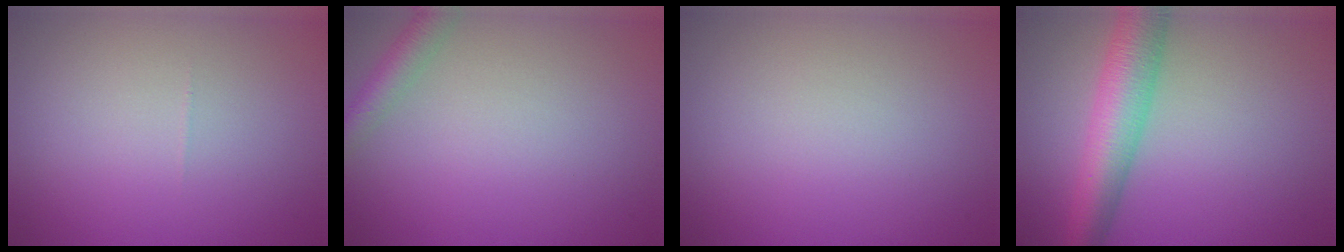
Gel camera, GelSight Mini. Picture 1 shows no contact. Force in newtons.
{"total": 2.4, "press": 2.4, "slide": 0.1}
{"total": 0.0}
{"total": 6.2, "press": 6.2, "slide": 0.2}